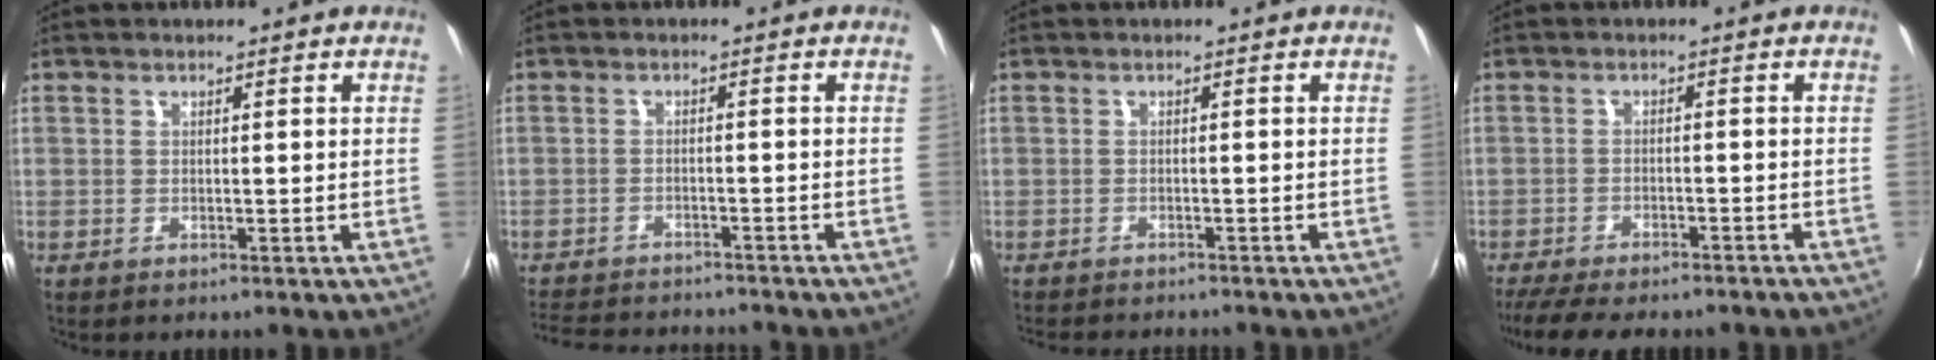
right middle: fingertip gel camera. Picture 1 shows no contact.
{"total": 11.9, "force": [-10.8, 2.8, 4.2], "torque": [-0.104, -0.010, -0.163]}
{"total": 4.9, "force": [-4.5, 0.8, 1.6], "torque": [-0.043, -0.015, -0.069]}
{"total": 12.8, "force": [-11.0, 2.5, 5.9], "torque": [-0.130, -0.031, -0.163]}